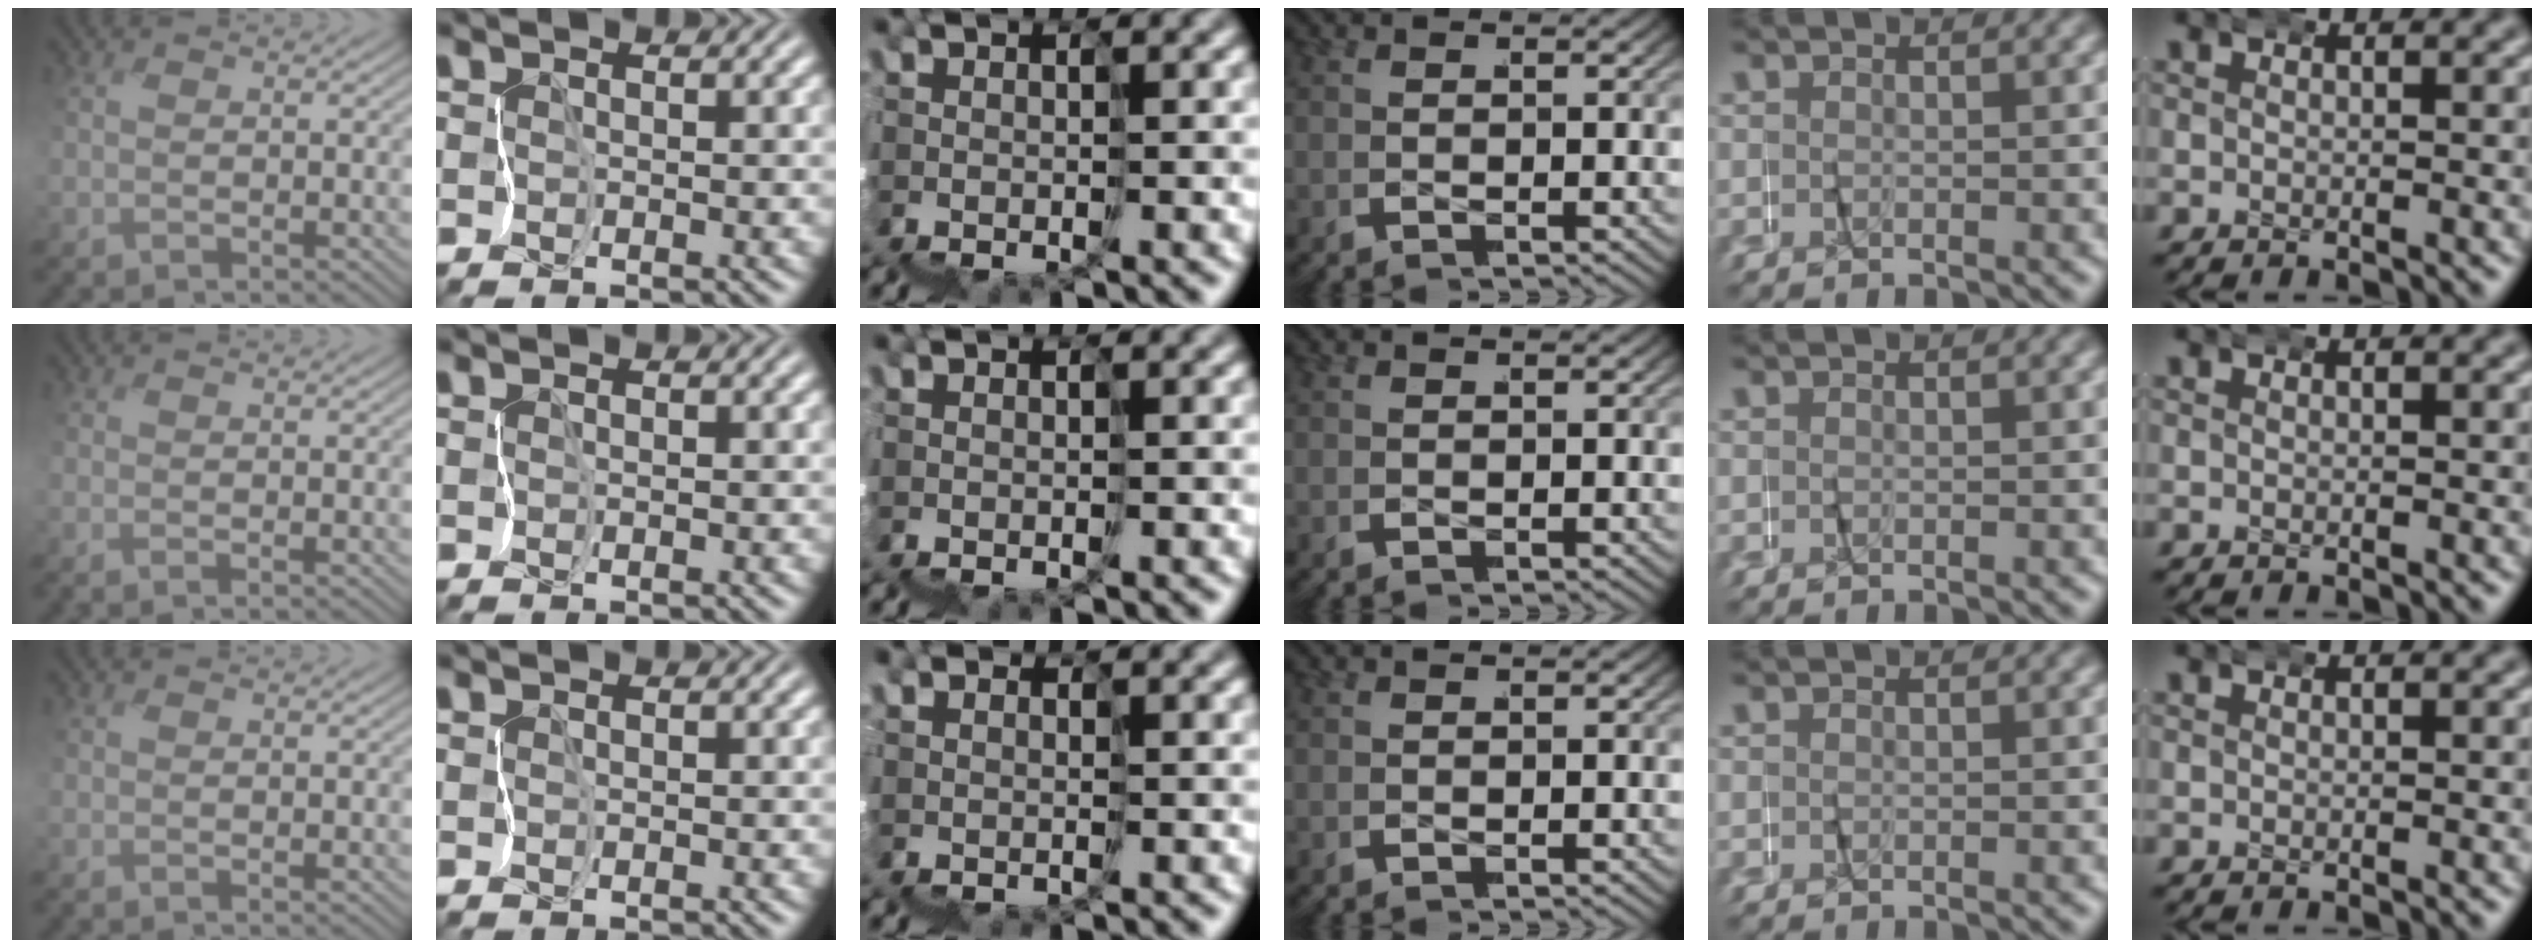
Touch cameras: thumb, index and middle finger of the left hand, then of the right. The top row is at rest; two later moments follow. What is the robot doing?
{"motion": "wrap", "object": "netting"}